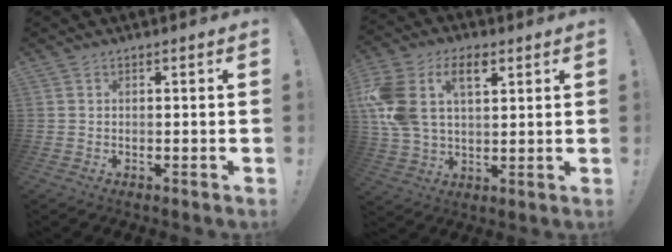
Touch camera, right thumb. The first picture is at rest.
{"total": 15.0, "force": [5.9, 9.4, 10.2], "torque": [-0.208, -0.013, 0.107]}